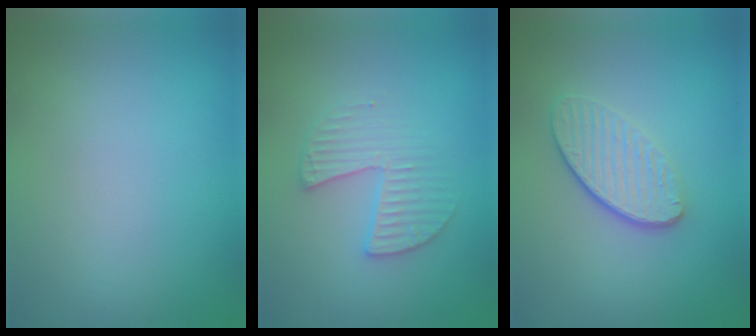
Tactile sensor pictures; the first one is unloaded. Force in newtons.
{"total": 3.1, "press": 3.0, "slide": 0.5}
{"total": 3.7, "press": 2.9, "slide": 2.3}